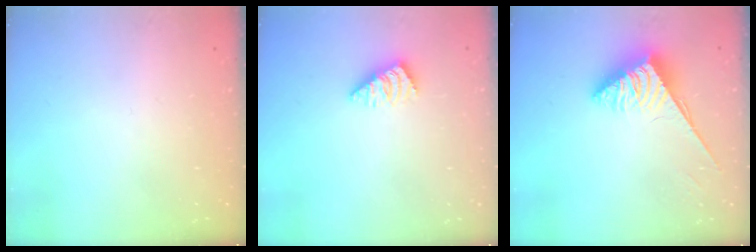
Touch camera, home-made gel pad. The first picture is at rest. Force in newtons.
{"total": 1.5, "press": 1.5, "slide": 0.3}
{"total": 3.8, "press": 3.8, "slide": 0.6}